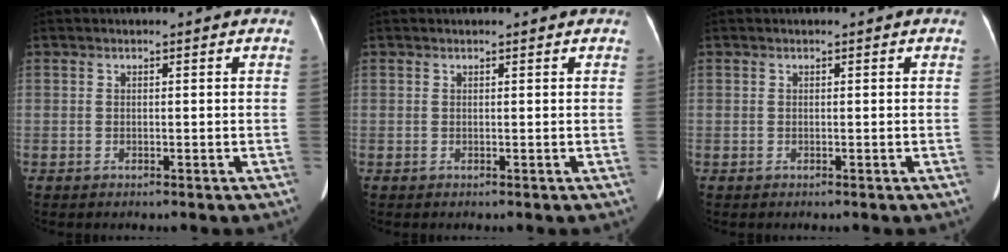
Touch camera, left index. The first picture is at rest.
{"total": 1.4, "force": [1.4, 0.2, 0.5], "torque": [-0.005, -0.007, 0.009]}
{"total": 0.0}